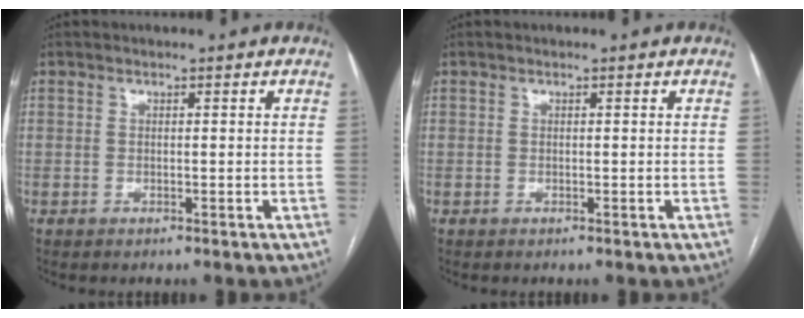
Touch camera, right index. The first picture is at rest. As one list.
[{"total": 0.0}]